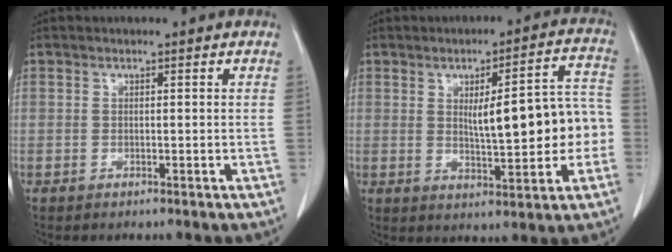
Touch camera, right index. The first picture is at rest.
{"total": 12.5, "force": [-0.4, 3.0, 12.1], "torque": [-0.159, 0.029, 0.005]}